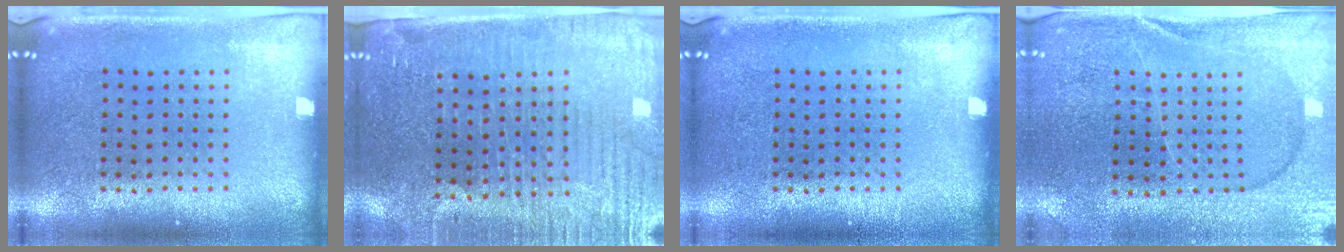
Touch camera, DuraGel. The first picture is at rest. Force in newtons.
{"total": 3.8, "press": 3.5, "slide": 1.3}
{"total": 0.0}
{"total": 1.3, "press": 1.2, "slide": 0.3}